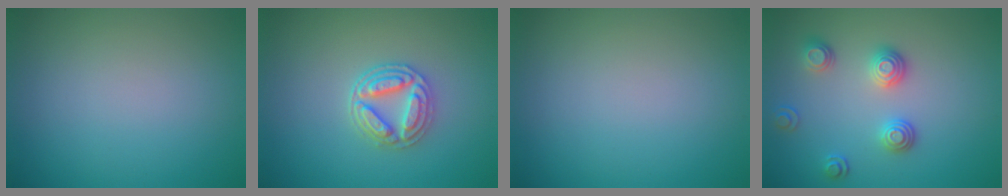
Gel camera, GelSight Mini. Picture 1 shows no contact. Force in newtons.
{"total": 3.7, "press": 3.3, "slide": 1.7}
{"total": 0.0}
{"total": 2.9, "press": 2.5, "slide": 1.5}